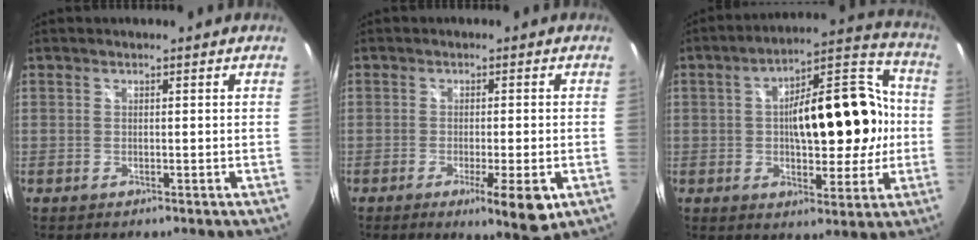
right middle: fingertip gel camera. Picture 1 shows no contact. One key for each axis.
{"total": 7.0, "fx": -2.6, "fy": 0.9, "fz": 6.5, "tx": -0.097, "ty": -0.011, "tz": -0.032}
{"total": 17.9, "fx": 0.6, "fy": 8.0, "fz": 16.0, "tx": -0.246, "ty": 0.037, "tz": 0.011}